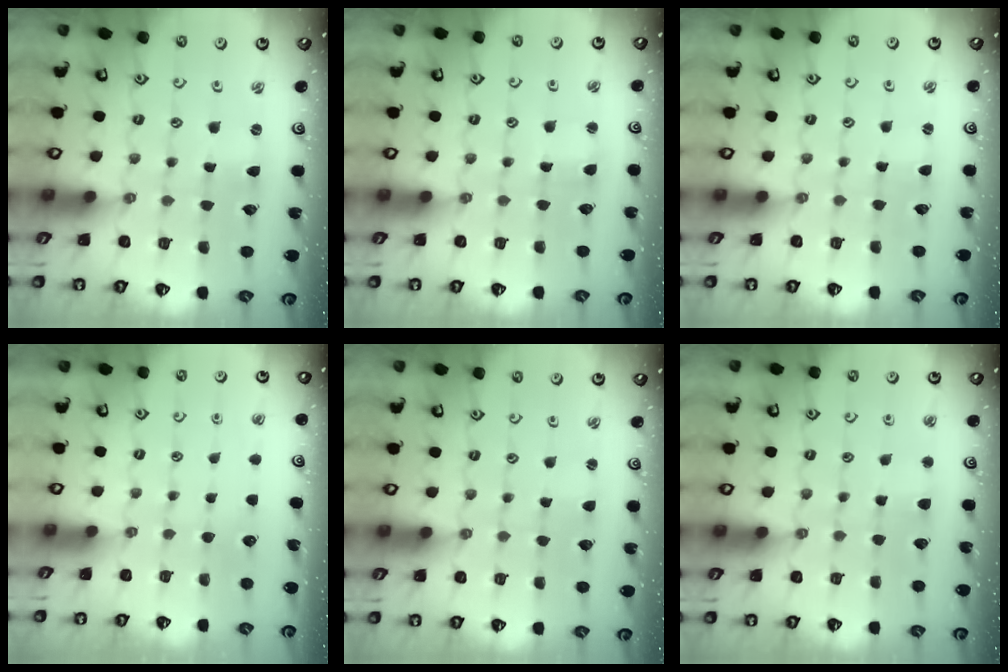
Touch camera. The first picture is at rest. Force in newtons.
{"total": 2.3, "press": 2.3, "slide": 0.3}
{"total": 0.0}
{"total": 0.0}
{"total": 1.4, "press": 1.4, "slide": 0.3}
{"total": 3.6, "press": 3.6, "slide": 0.5}